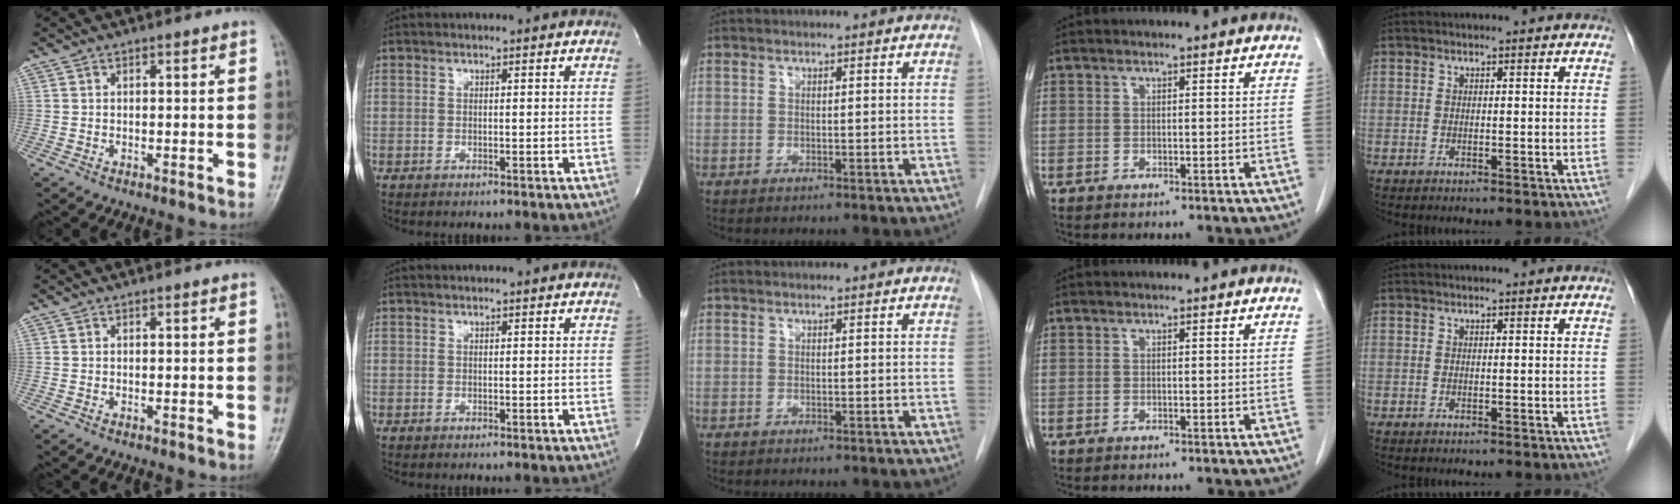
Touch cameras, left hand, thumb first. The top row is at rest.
{}